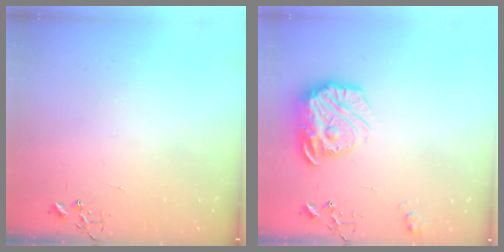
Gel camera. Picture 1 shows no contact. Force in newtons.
{"total": 19.3, "press": 19.2, "slide": 1.9}